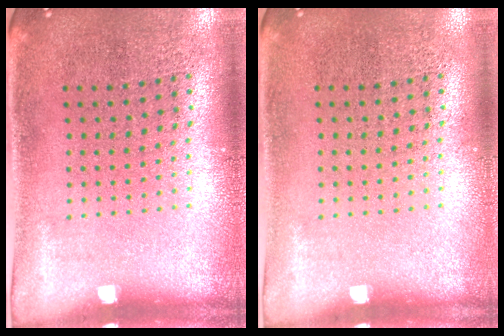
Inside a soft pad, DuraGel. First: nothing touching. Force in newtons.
{"total": 0.0}